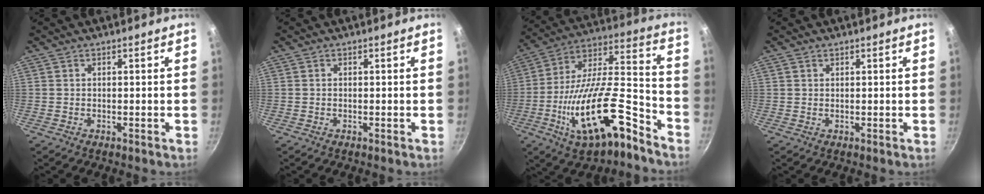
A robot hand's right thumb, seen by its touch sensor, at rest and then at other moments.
{"total": 0.0}
{"total": 22.9, "force": [-11.4, 8.1, 18.1], "torque": [-0.286, 0.064, -0.197]}
{"total": 0.6, "force": [0.5, 0.4, 0.2], "torque": [-0.002, -0.001, 0.007]}